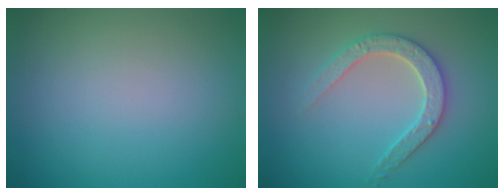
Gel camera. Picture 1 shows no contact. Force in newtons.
{"total": 3.0, "press": 2.9, "slide": 0.6}